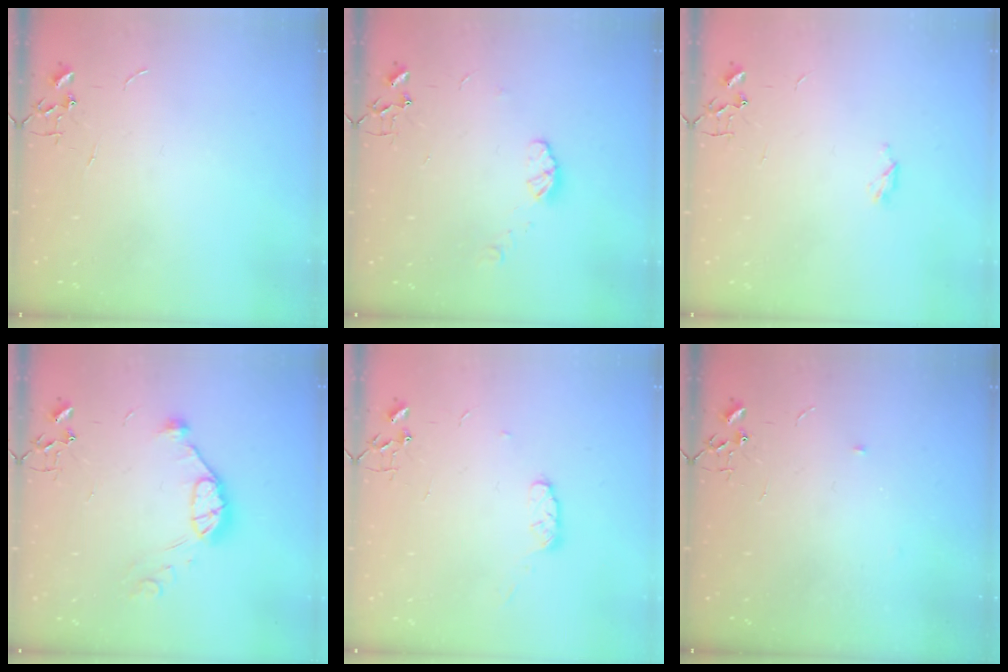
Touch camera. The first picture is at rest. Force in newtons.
{"total": 5.8, "press": 5.8, "slide": 0.5}
{"total": 3.9, "press": 3.9, "slide": 0.7}
{"total": 11.1, "press": 11.0, "slide": 0.6}
{"total": 5.7, "press": 5.7, "slide": 0.9}
{"total": 3.0, "press": 2.9, "slide": 0.5}